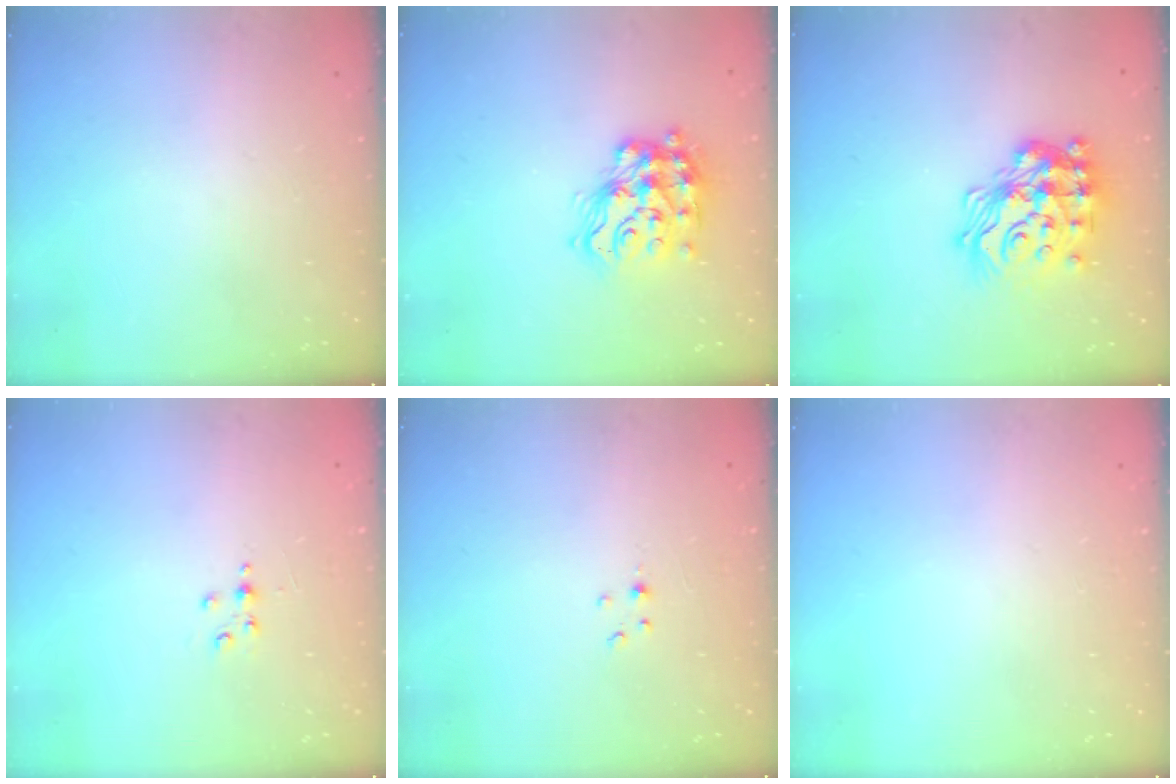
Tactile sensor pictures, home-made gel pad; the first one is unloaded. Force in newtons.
{"total": 16.0, "press": 15.9, "slide": 1.0}
{"total": 22.2, "press": 22.2, "slide": 1.5}
{"total": 3.9, "press": 3.8, "slide": 0.6}
{"total": 1.0, "press": 1.0, "slide": 0.2}
{"total": 0.0}